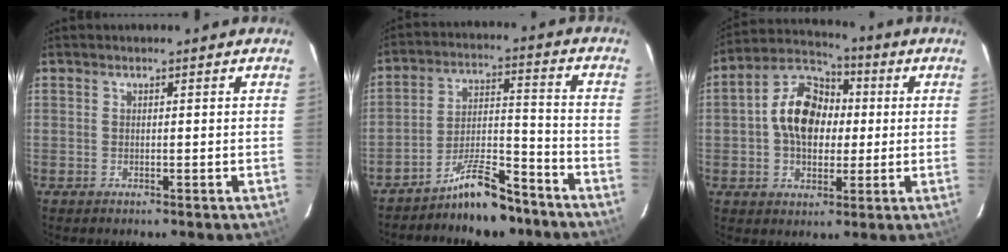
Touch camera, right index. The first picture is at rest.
{"total": 10.3, "force": [-8.5, 2.7, 5.1], "torque": [-0.094, 0.032, -0.138]}
{"total": 12.2, "force": [0.5, 8.7, 8.5], "torque": [-0.165, 0.035, 0.005]}